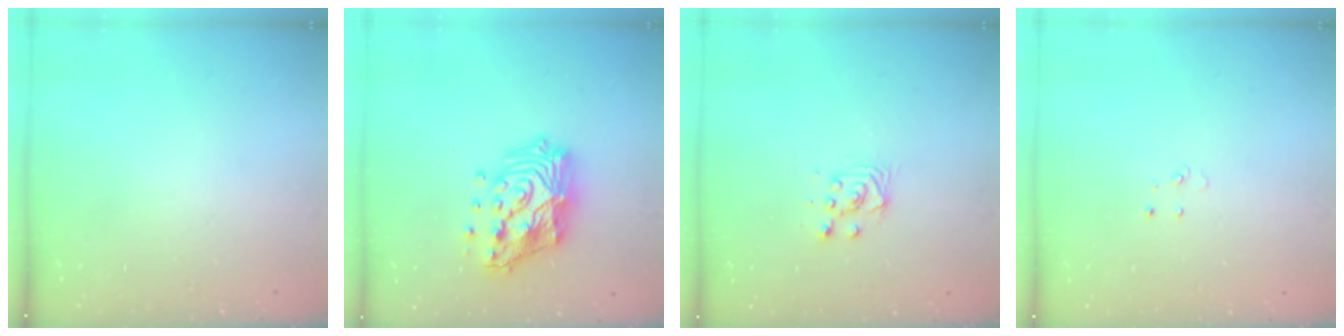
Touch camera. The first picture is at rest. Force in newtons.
{"total": 18.1, "press": 18.0, "slide": 1.5}
{"total": 3.7, "press": 3.7, "slide": 0.3}
{"total": 2.7, "press": 2.7, "slide": 0.2}